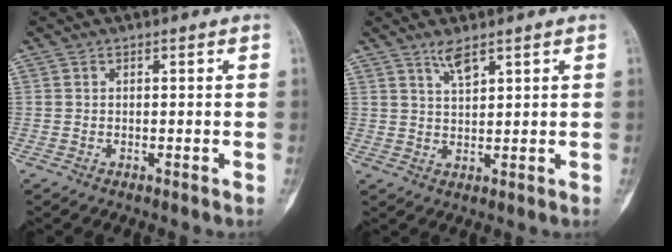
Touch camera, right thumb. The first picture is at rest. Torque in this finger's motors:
{"motor_torque": [0.80, 2.03, 0.40, -0.16, 0.00]}